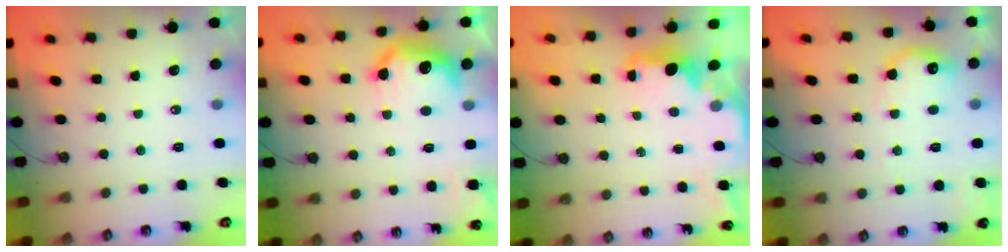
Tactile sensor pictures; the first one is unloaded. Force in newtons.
{"total": 11.9, "press": 11.9, "slide": 0.5}
{"total": 2.2, "press": 2.1, "slide": 0.8}
{"total": 12.9, "press": 12.9, "slide": 0.5}